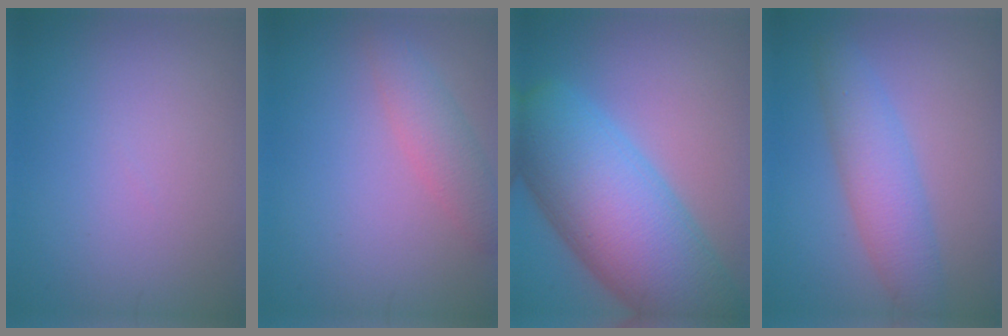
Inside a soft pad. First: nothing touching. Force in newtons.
{"total": 2.7, "press": 2.7, "slide": 0.0}
{"total": 13.7, "press": 13.7, "slide": 0.6}
{"total": 4.2, "press": 4.2, "slide": 0.1}